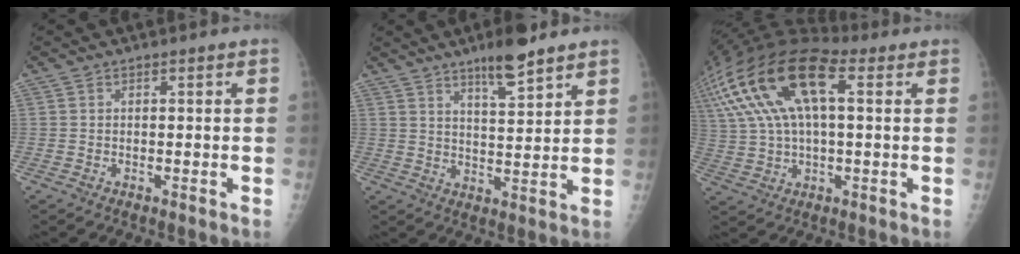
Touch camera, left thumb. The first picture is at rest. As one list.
[{"total": 8.1, "force": [5.9, 1.6, 5.4], "torque": [-0.077, -0.037, 0.099]}, {"total": 22.6, "force": [7.2, 11.0, 18.3], "torque": [-0.387, 0.039, 0.125]}]